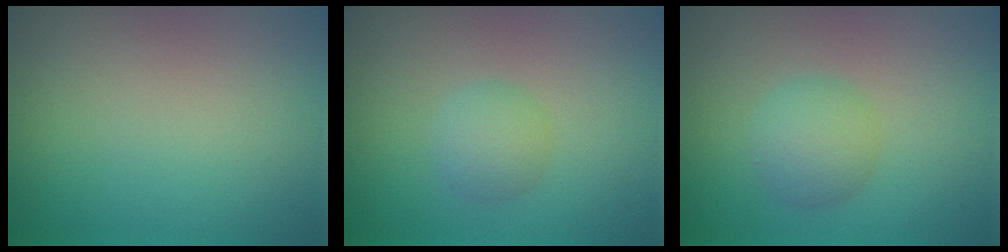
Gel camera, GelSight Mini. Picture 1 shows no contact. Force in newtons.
{"total": 2.1, "press": 2.1, "slide": 0.0}
{"total": 2.8, "press": 2.8, "slide": 0.1}